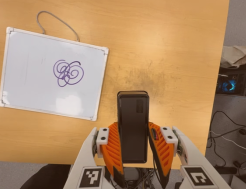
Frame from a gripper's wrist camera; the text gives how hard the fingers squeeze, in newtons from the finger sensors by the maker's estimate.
{"total": 4.6, "left": 3.3, "right": 5.8}